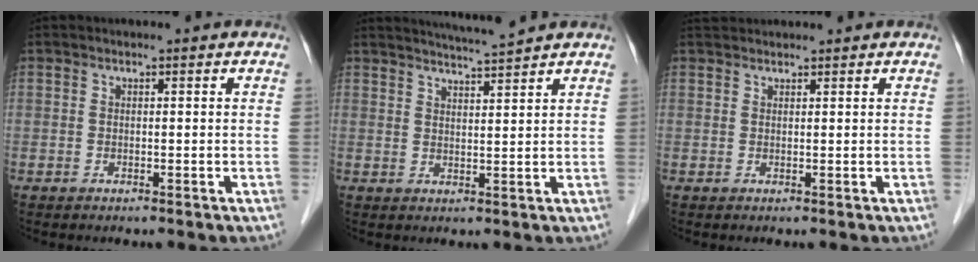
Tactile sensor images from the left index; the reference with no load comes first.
{"total": 4.5, "force": [4.2, -1.2, 1.0], "torque": [-0.020, -0.001, 0.071]}
{"total": 2.3, "force": [2.3, 0.4, 0.4], "torque": [-0.008, 0.029, 0.043]}